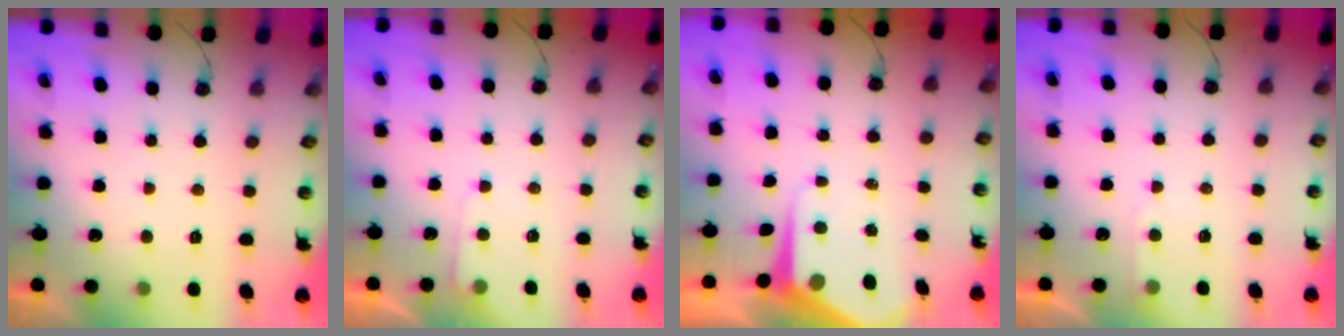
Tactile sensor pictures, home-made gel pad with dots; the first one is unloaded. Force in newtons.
{"total": 5.1, "press": 5.1, "slide": 0.7}
{"total": 8.2, "press": 8.2, "slide": 0.9}
{"total": 4.4, "press": 4.3, "slide": 0.6}